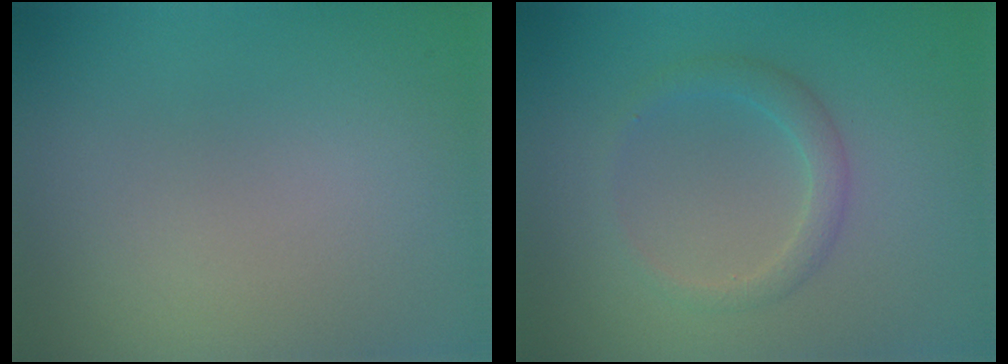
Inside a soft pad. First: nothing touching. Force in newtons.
{"total": 1.8, "press": 1.8, "slide": 0.0}